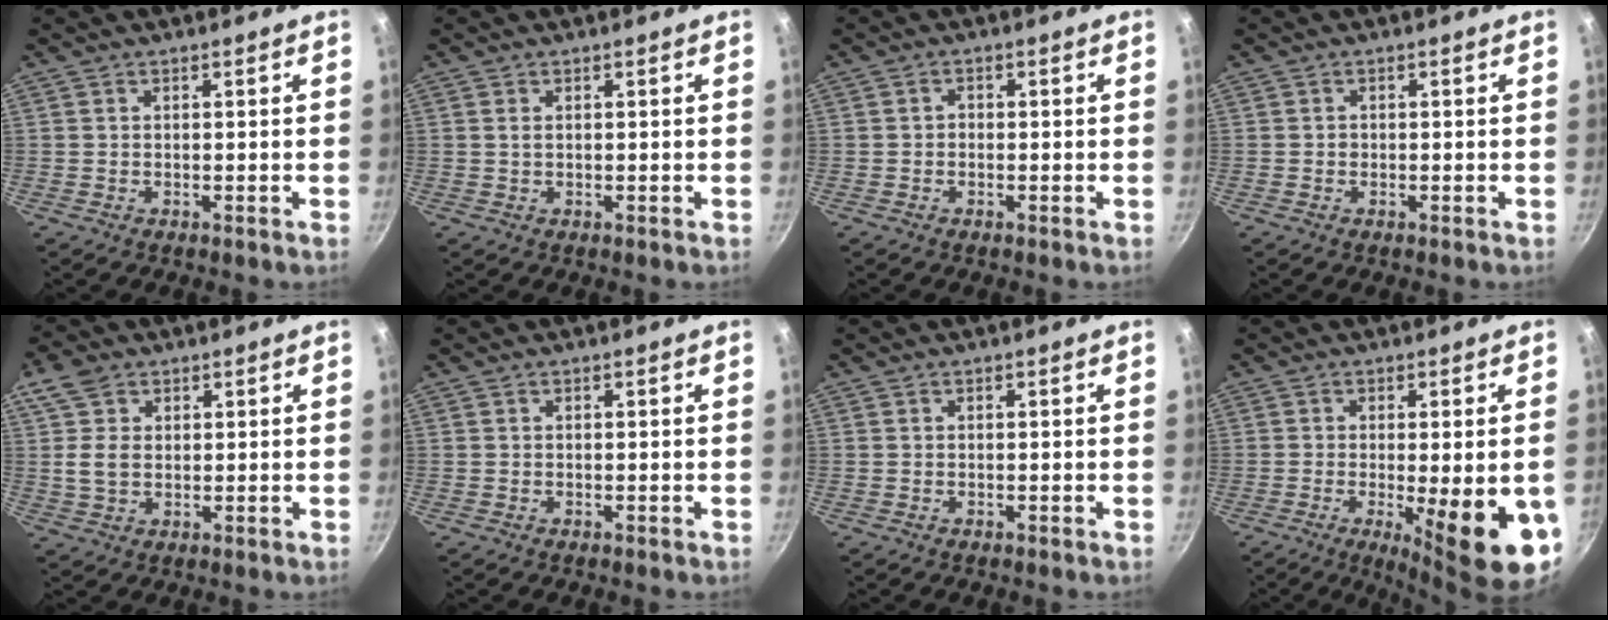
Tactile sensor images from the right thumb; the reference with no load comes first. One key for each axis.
{"total": 0.9, "fx": 0.3, "fy": 0.5, "fz": 0.7, "tx": -0.013, "ty": 0.001, "tz": 0.004}
{"total": 1.1, "fx": -0.3, "fy": 1.0, "fz": 0.6, "tx": -0.008, "ty": 0.005, "tz": -0.006}
{"total": 0.7, "fx": -0.1, "fy": 0.6, "fz": 0.2, "tx": 0.000, "ty": 0.002, "tz": -0.003}
{"total": 6.8, "fx": 2.0, "fy": 4.9, "fz": 4.2, "tx": -0.070, "ty": -0.003, "tz": 0.034}
{"total": 0.0}
{"total": 0.0}
{"total": 15.6, "fx": -4.3, "fy": 3.9, "fz": 14.5, "tx": -0.177, "ty": -0.010, "tz": -0.047}